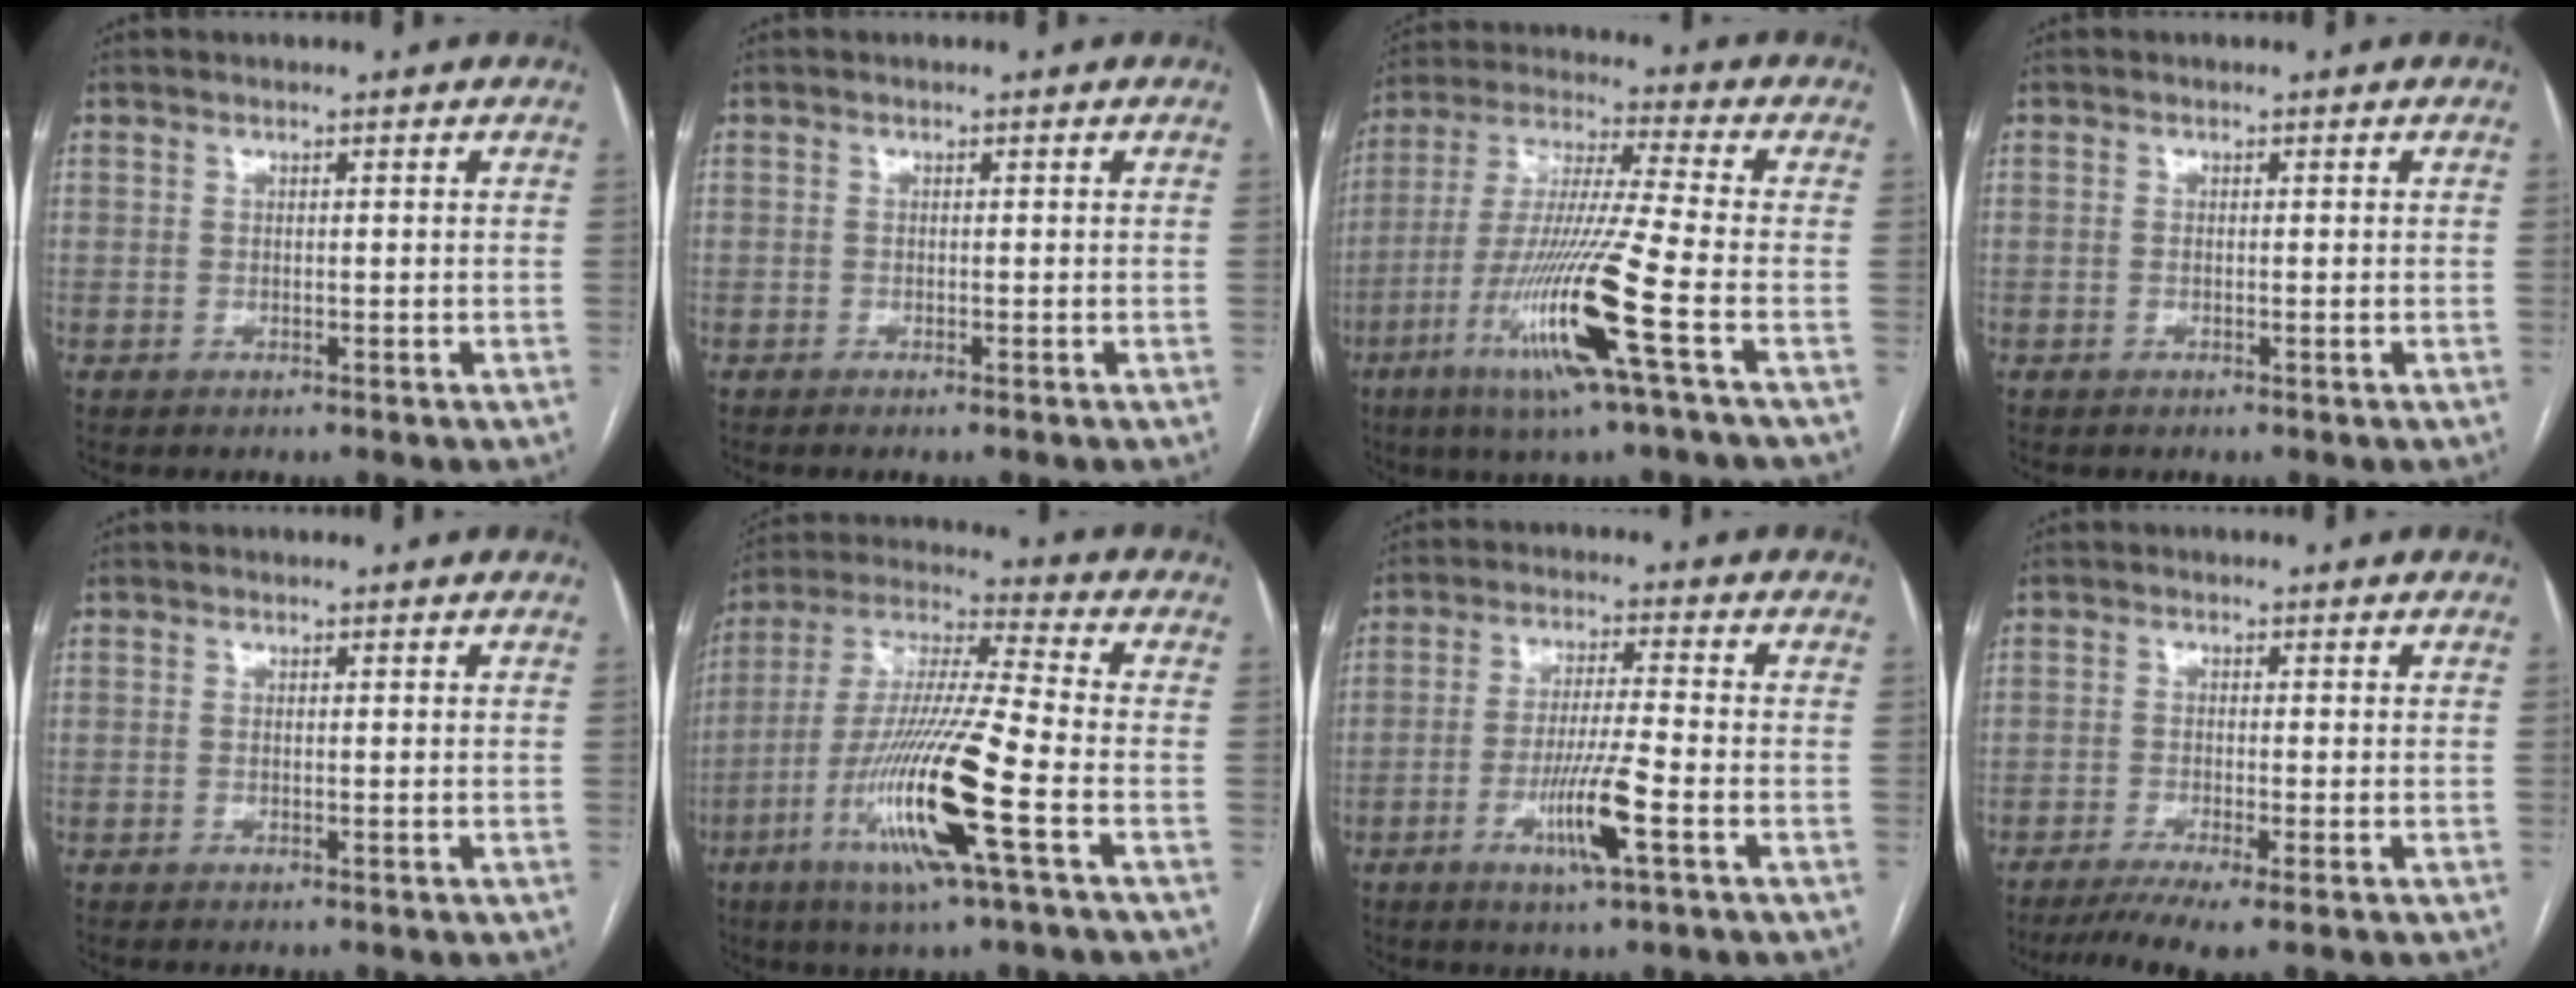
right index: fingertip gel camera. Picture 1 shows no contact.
{"total": 0.7, "force": [-0.5, -0.1, 0.5], "torque": [-0.009, 0.000, -0.009]}
{"total": 16.3, "force": [-6.5, -1.3, 14.9], "torque": [-0.306, -0.023, -0.124]}
{"total": 0.5, "force": [-0.2, -0.1, 0.5], "torque": [-0.012, 0.001, -0.003]}
{"total": 0.0}
{"total": 17.7, "force": [-6.6, 0.0, 16.4], "torque": [-0.336, -0.020, -0.128]}
{"total": 8.4, "force": [-3.4, -0.3, 7.7], "torque": [-0.147, -0.011, -0.062]}
{"total": 6.1, "force": [-4.2, 0.0, 4.4], "torque": [-0.071, -0.010, -0.070]}